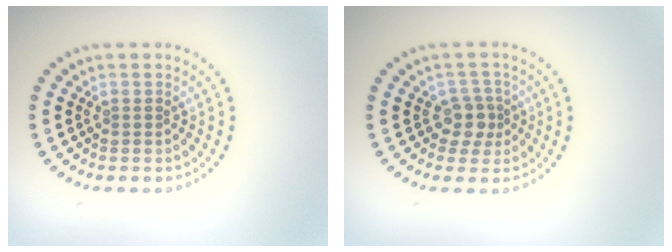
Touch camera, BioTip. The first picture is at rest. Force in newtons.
{"total": 2.4, "press": 1.9, "slide": 1.4}